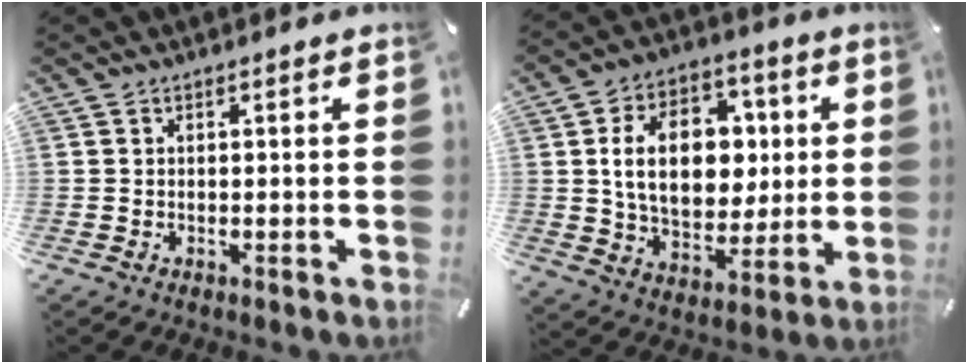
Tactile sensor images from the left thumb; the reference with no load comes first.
{"total": 17.6, "force": [2.6, 12.8, 11.7], "torque": [-0.198, 0.005, 0.050]}